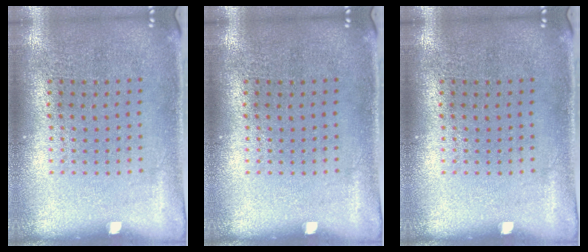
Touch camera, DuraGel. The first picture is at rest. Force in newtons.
{"total": 0.0}
{"total": 0.0}